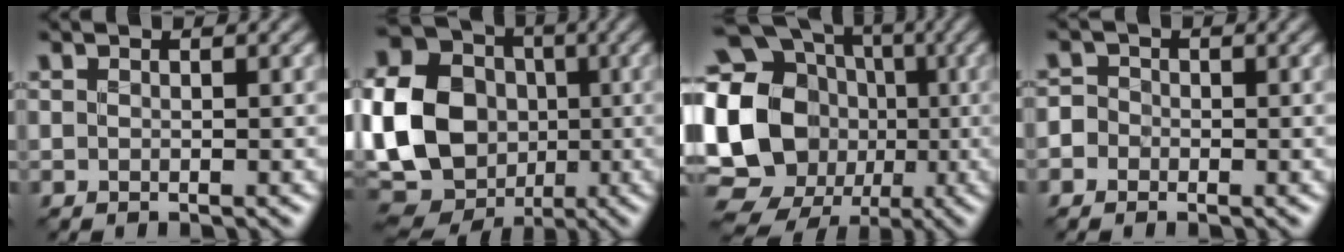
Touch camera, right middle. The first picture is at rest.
{"total": 19.1, "force": [-2.8, 16.5, 9.2], "torque": [-0.207, -0.001, -0.091]}
{"total": 22.6, "force": [-3.0, 20.1, 10.0], "torque": [-0.192, 0.020, -0.101]}
{"total": 2.8, "force": [-1.2, 2.5, 0.2], "torque": [0.029, 0.016, -0.038]}